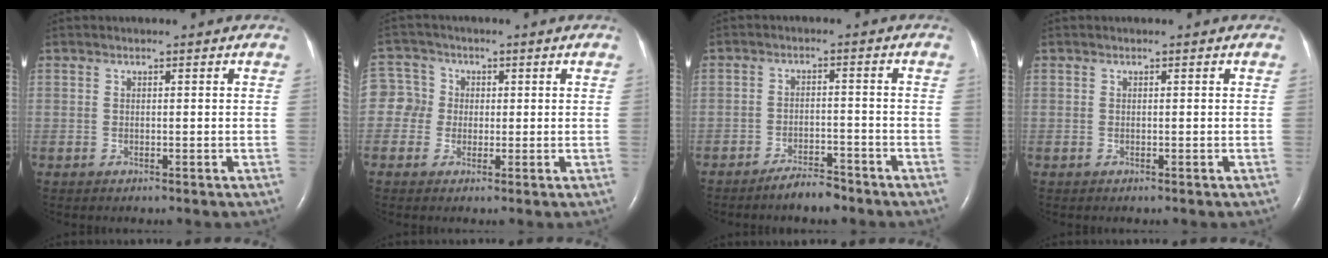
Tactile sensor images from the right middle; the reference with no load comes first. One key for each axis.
{"total": 4.6, "fx": 0.1, "fy": 4.5, "fz": 1.0, "tx": -0.026, "ty": 0.022, "tz": 0.000}
{"total": 3.9, "fx": -3.4, "fy": 1.0, "fz": 1.5, "tx": -0.031, "ty": 0.000, "tz": -0.057}
{"total": 0.0}